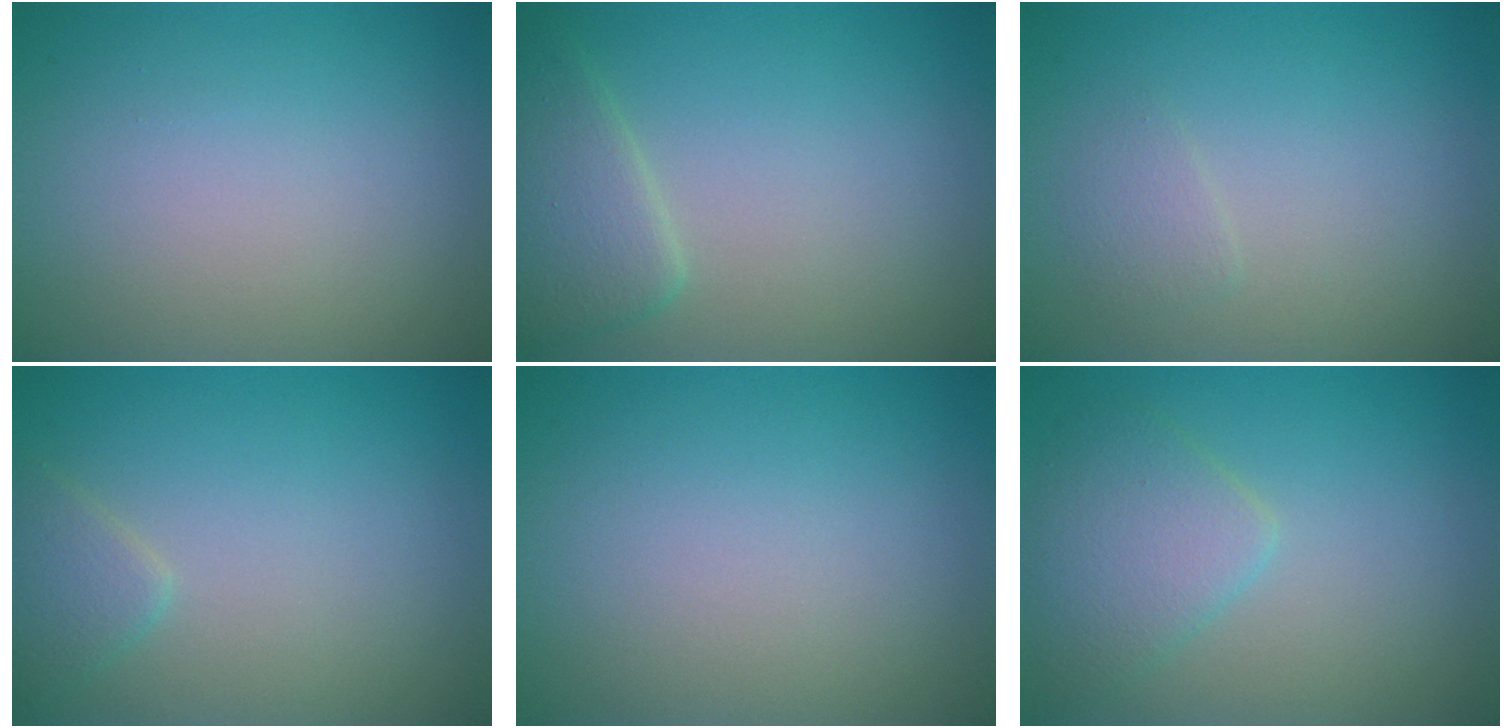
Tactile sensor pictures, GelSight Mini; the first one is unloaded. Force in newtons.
{"total": 3.3, "press": 3.3, "slide": 0.2}
{"total": 1.0, "press": 1.0, "slide": 0.0}
{"total": 1.8, "press": 1.8, "slide": 0.1}
{"total": 0.0}
{"total": 3.4, "press": 3.3, "slide": 0.1}